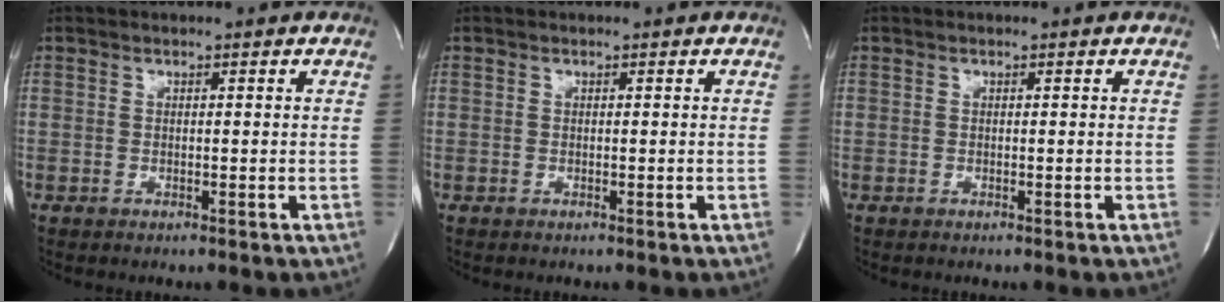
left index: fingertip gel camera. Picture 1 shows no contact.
{"total": 0.0}
{"total": 0.0}